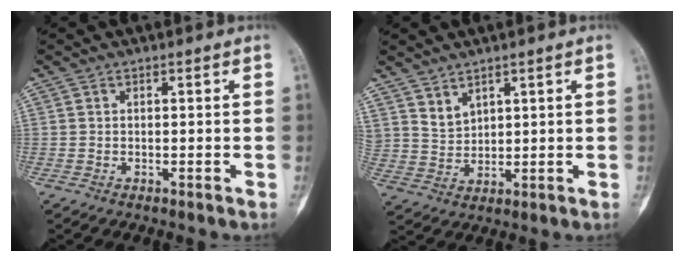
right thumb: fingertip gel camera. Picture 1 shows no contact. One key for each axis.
{"total": 4.1, "fx": 3.2, "fy": 2.1, "fz": 1.5, "tx": -0.015, "ty": -0.027, "tz": 0.071}